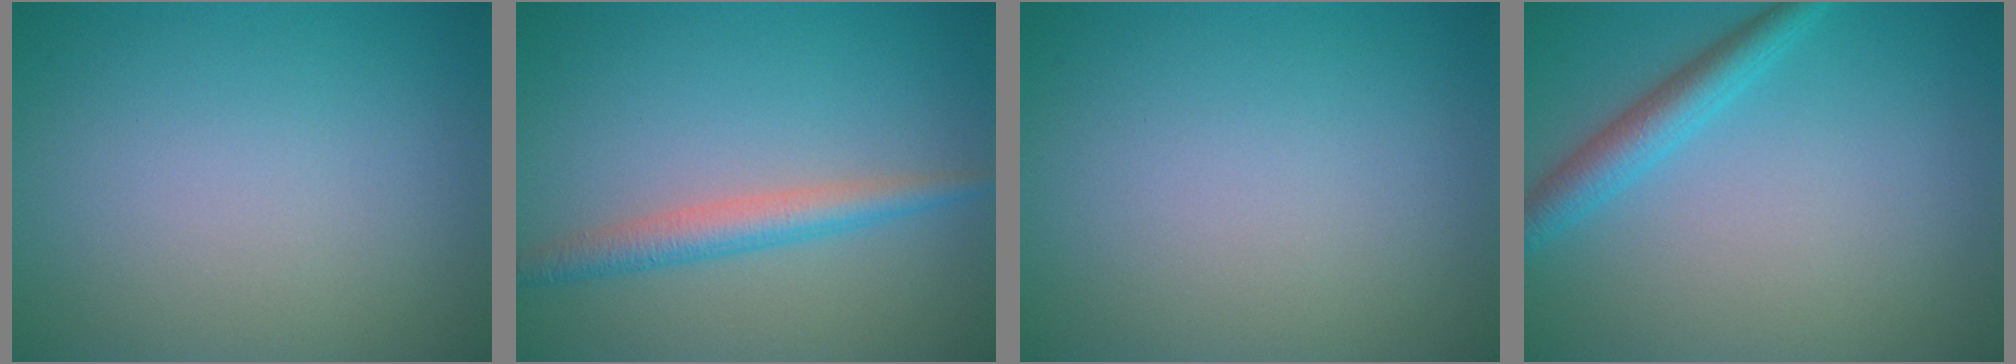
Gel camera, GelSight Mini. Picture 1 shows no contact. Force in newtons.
{"total": 2.9, "press": 2.9, "slide": 0.1}
{"total": 0.0}
{"total": 3.0, "press": 3.0, "slide": 0.0}